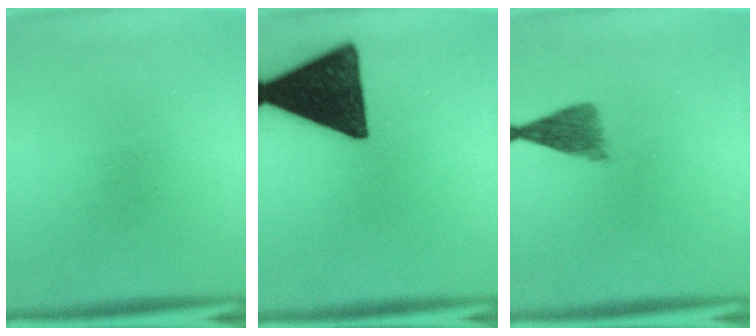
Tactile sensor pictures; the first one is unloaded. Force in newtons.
{"total": 17.6}
{"total": 4.0}